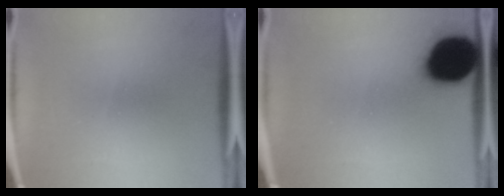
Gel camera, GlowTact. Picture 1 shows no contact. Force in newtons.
{"total": 19.9}